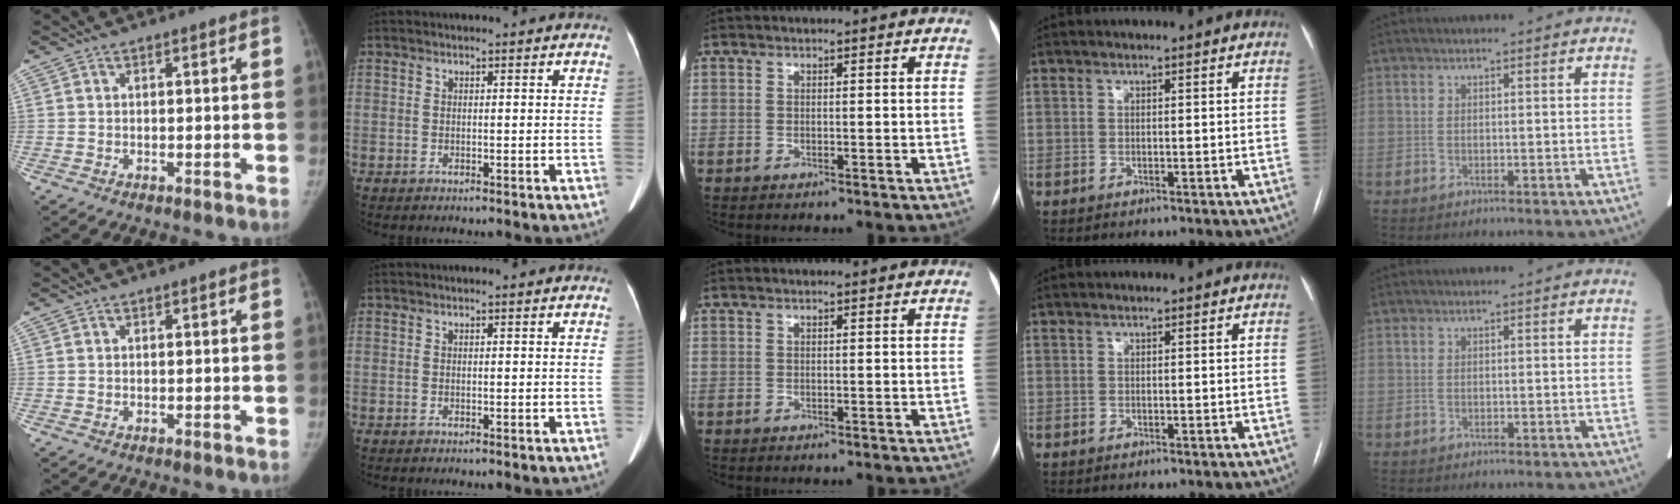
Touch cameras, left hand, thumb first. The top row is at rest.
{}